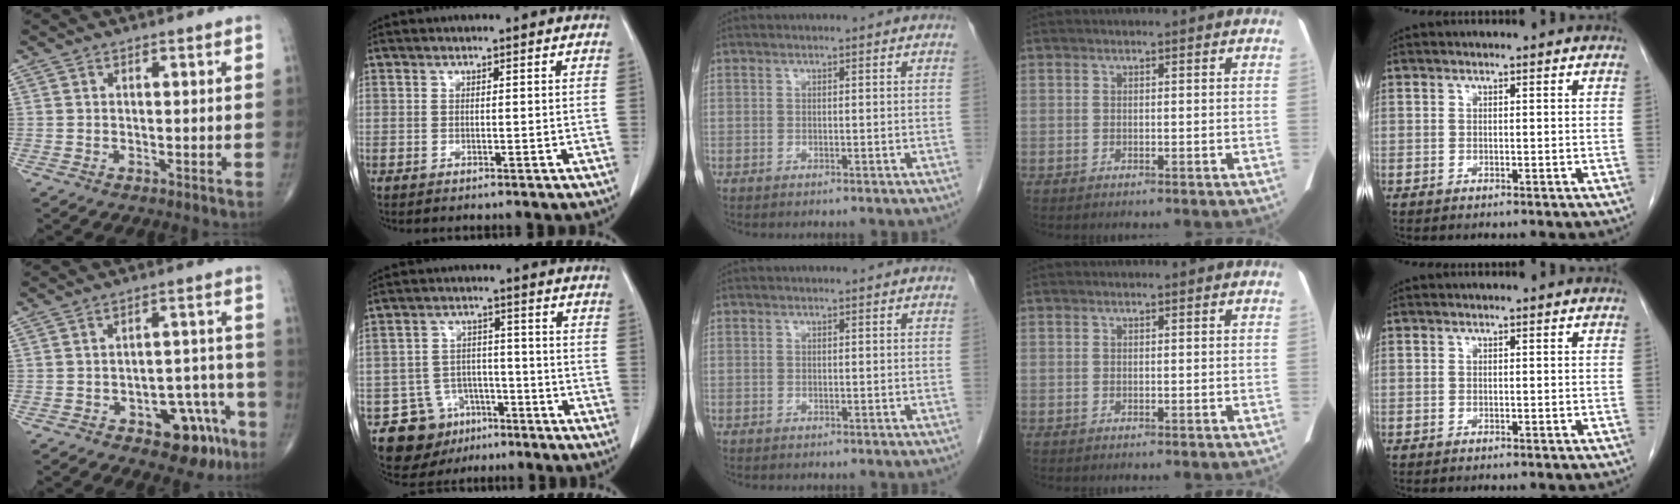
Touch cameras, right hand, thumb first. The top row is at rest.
{"thumb": {"total": 11.2, "force": [-6.2, 5.7, 7.4], "torque": [-0.056, 0.050, -0.075]}, "index": {"total": 11.4, "force": [-6.5, 8.5, 3.7], "torque": [-0.059, 0.039, -0.094]}}